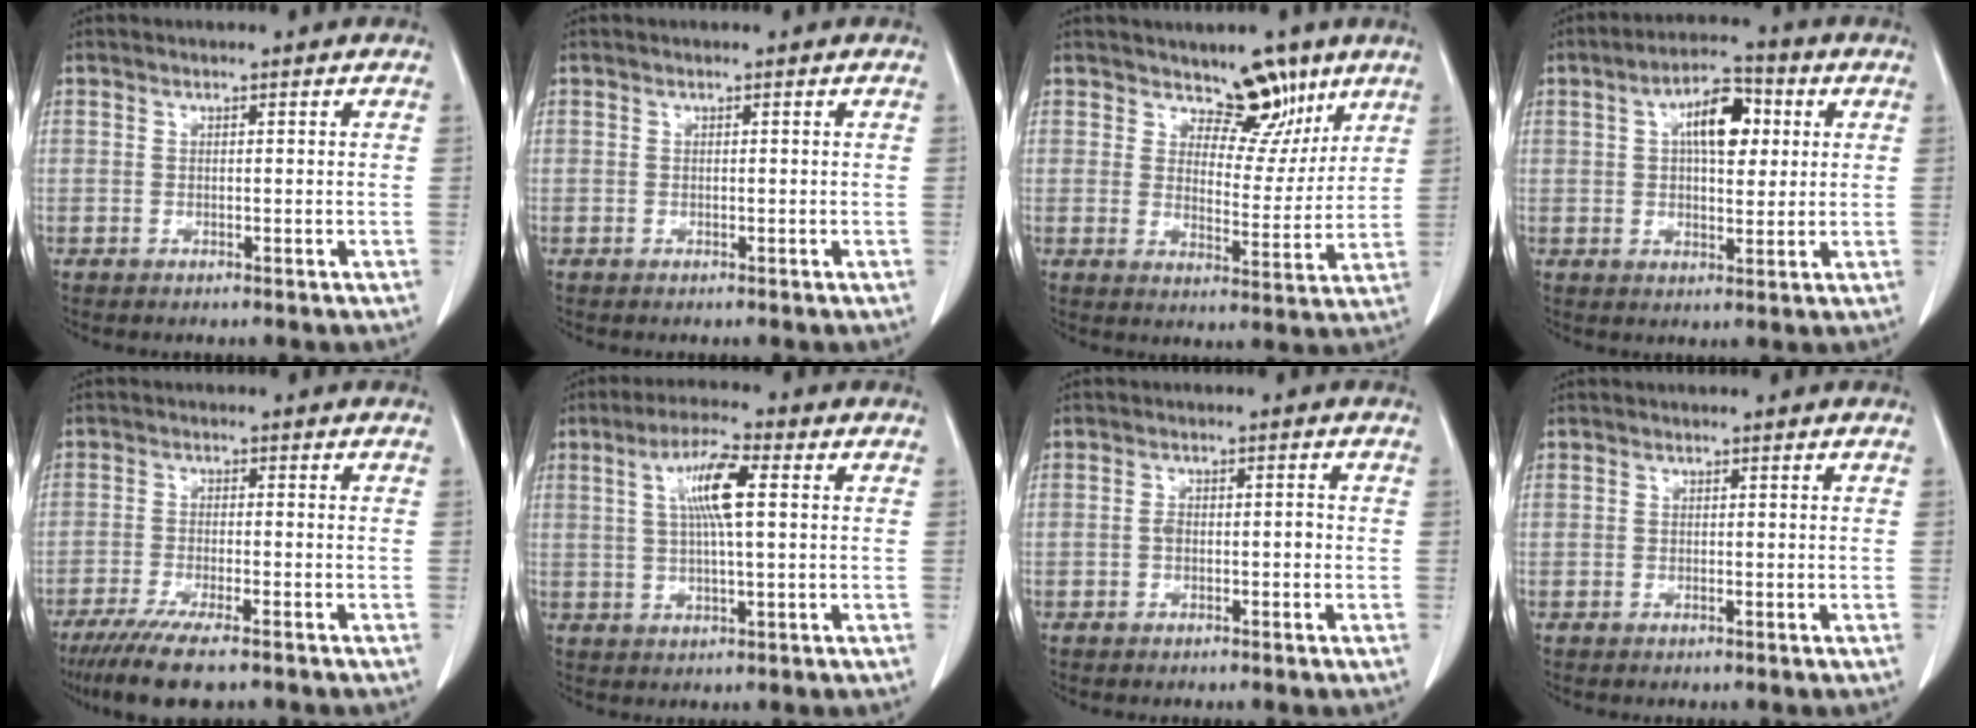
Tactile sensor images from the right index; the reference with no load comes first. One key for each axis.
{"total": 0.0}
{"total": 7.6, "fx": 5.5, "fy": 3.7, "fz": 3.7, "tx": -0.035, "ty": -0.010, "tz": 0.085}
{"total": 8.6, "fx": 2.3, "fy": 3.8, "fz": 7.3, "tx": -0.121, "ty": 0.022, "tz": 0.034}
{"total": 9.4, "fx": -7.0, "fy": 1.0, "fz": 6.1, "tx": -0.098, "ty": -0.022, "tz": -0.110}
{"total": 7.8, "fx": 1.9, "fy": 1.0, "fz": 7.5, "tx": -0.142, "ty": 0.011, "tz": 0.033}
{"total": 2.2, "fx": -0.5, "fy": 1.0, "fz": 1.8, "tx": -0.026, "ty": 0.009, "tz": -0.006}
{"total": 0.0}